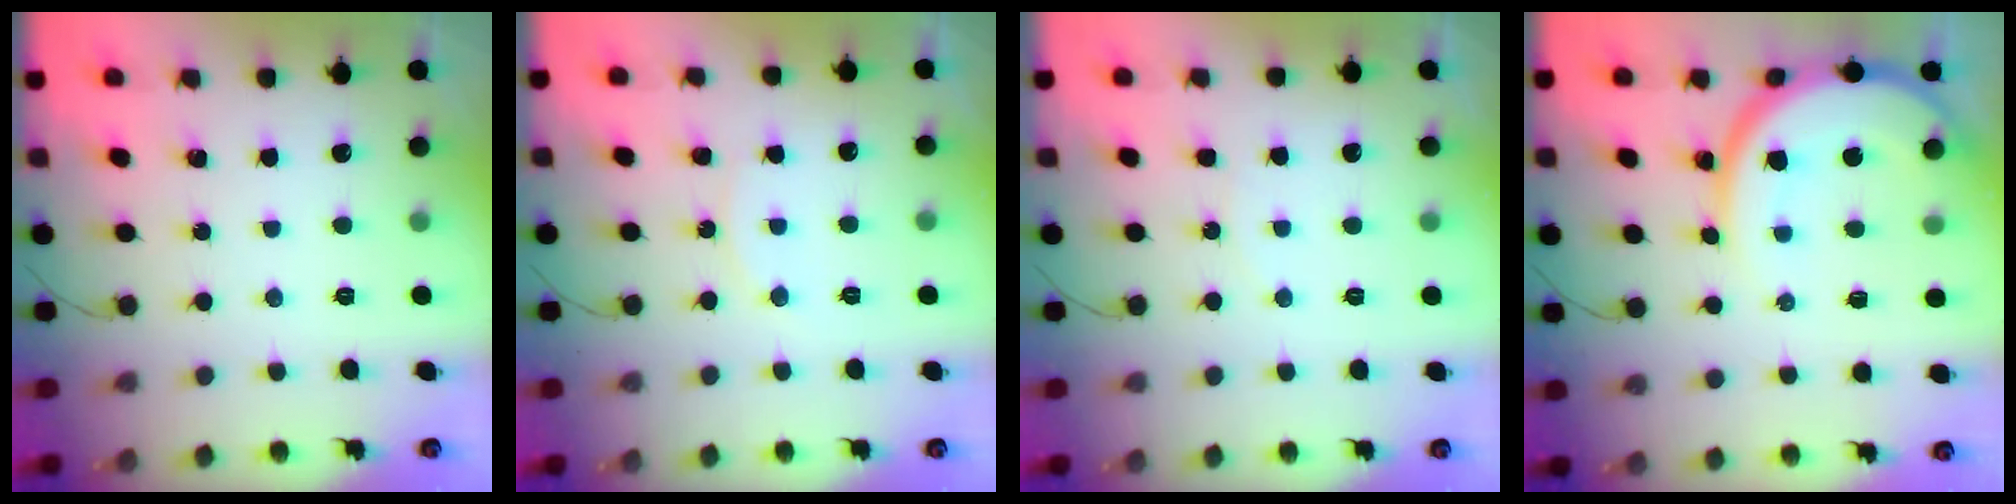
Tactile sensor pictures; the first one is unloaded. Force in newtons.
{"total": 6.0, "press": 5.9, "slide": 0.7}
{"total": 3.7, "press": 3.7, "slide": 0.3}
{"total": 11.1, "press": 11.0, "slide": 1.2}